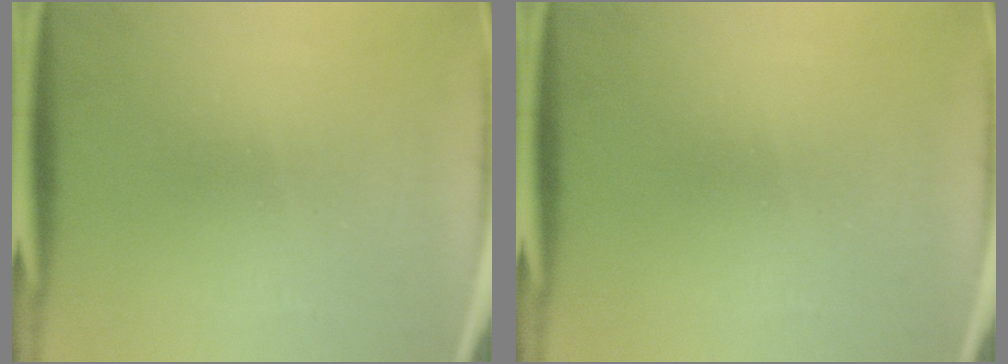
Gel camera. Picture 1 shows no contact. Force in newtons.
{"total": 0.0}